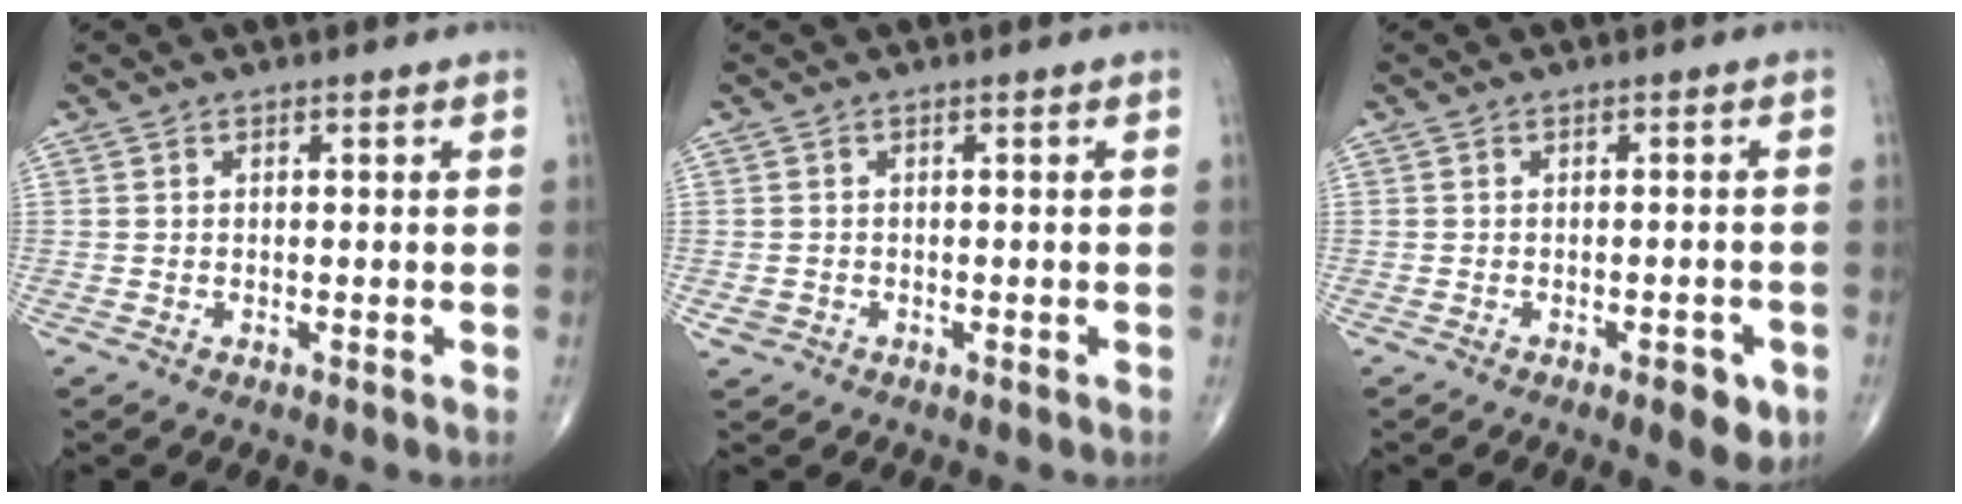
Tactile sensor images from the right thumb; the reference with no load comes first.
{"total": 1.5, "force": [-0.5, 1.3, 0.4], "torque": [-0.008, 0.005, -0.005]}
{"total": 4.3, "force": [-2.0, 1.7, 3.4], "torque": [-0.034, 0.002, -0.022]}